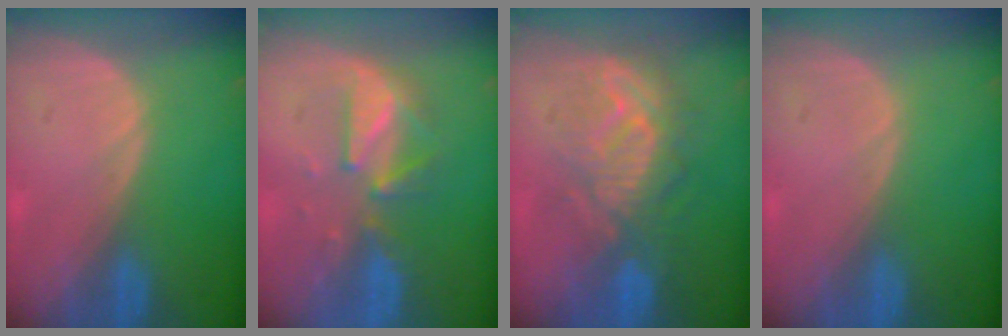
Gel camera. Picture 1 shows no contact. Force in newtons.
{"total": 6.0, "press": 6.0, "slide": 0.6}
{"total": 9.0, "press": 8.9, "slide": 1.0}
{"total": 0.0}